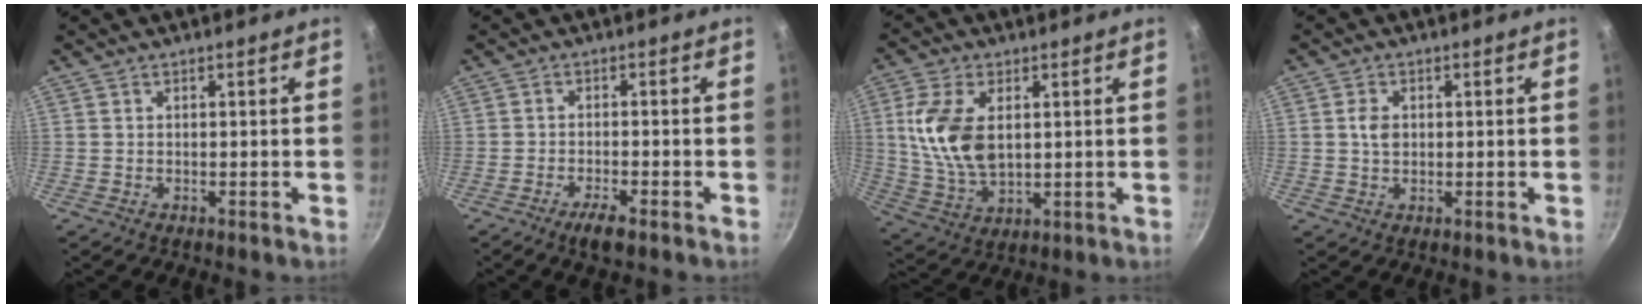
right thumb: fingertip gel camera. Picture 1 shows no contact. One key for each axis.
{"total": 3.7, "fx": -2.5, "fy": 0.8, "fz": 2.7, "tx": -0.053, "ty": 0.014, "tz": -0.043}
{"total": 12.7, "fx": 2.4, "fy": 7.5, "fz": 10.1, "tx": -0.189, "ty": -0.016, "tz": 0.052}
{"total": 3.1, "fx": 0.3, "fy": 2.3, "fz": 2.1, "tx": -0.032, "ty": 0.002, "tz": 0.003}